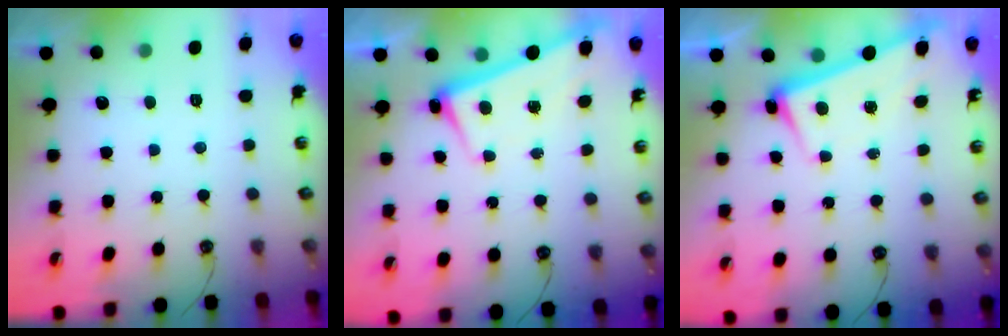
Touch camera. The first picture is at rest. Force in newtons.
{"total": 2.5, "press": 2.4, "slide": 0.5}
{"total": 2.6, "press": 2.5, "slide": 0.7}